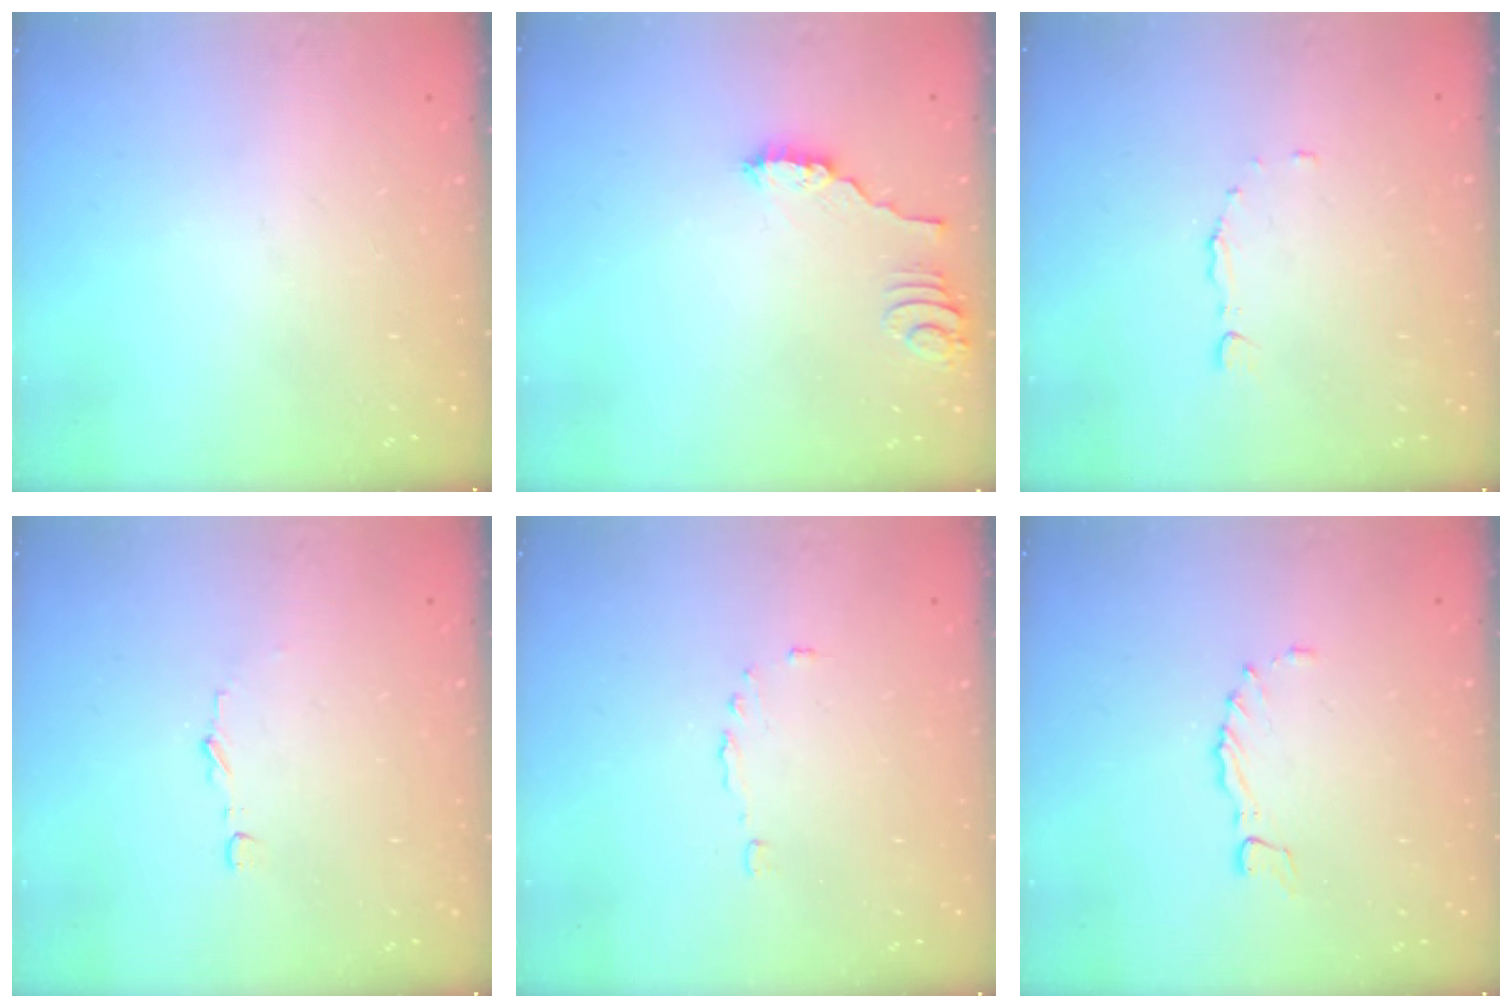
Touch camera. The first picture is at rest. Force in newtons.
{"total": 2.3, "press": 2.3, "slide": 0.2}
{"total": 3.0, "press": 2.9, "slide": 0.7}
{"total": 3.1, "press": 3.1, "slide": 0.3}
{"total": 2.9, "press": 2.9, "slide": 0.5}
{"total": 1.0, "press": 1.0, "slide": 0.3}